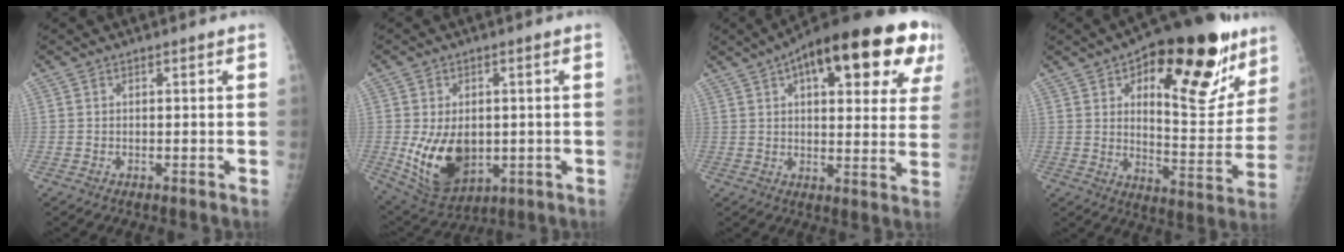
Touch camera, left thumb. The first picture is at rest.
{"total": 12.9, "force": [-1.5, 8.7, 9.5], "torque": [-0.139, -0.014, 0.000]}
{"total": 25.3, "force": [11.6, 9.7, 20.3], "torque": [-0.264, 0.014, 0.155]}
{"total": 26.2, "force": [13.3, 11.2, 19.5], "torque": [-0.218, -0.040, 0.194]}